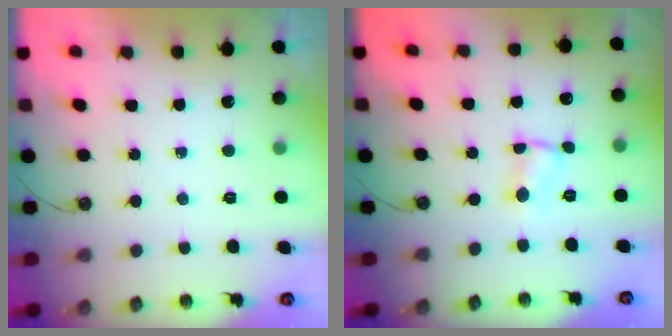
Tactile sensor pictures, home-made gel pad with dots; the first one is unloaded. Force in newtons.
{"total": 1.9, "press": 1.9, "slide": 0.0}